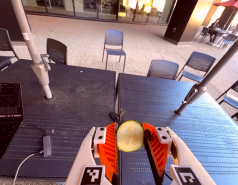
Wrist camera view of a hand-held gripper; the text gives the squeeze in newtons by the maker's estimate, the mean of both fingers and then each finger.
{"total": 8.2, "left": 8.2, "right": 8.3}